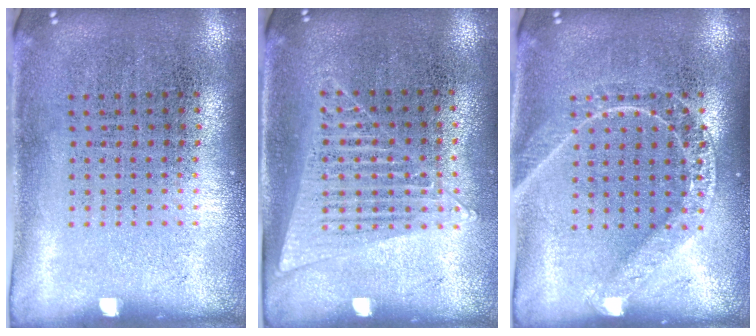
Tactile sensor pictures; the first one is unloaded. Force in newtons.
{"total": 1.3, "press": 1.2, "slide": 0.5}
{"total": 2.2, "press": 2.1, "slide": 0.3}